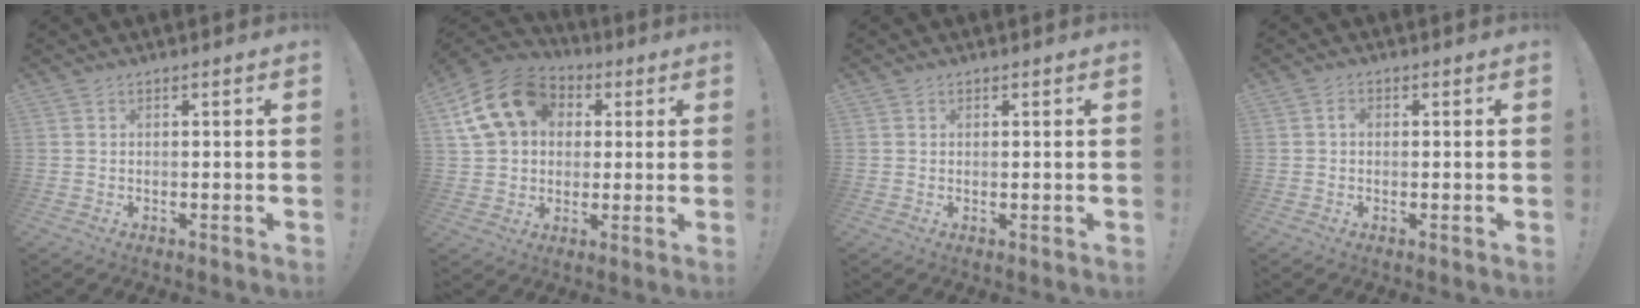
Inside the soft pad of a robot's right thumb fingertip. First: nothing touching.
{"total": 16.2, "force": [5.2, 12.8, 8.5], "torque": [-0.131, -0.011, 0.102]}
{"total": 0.0}
{"total": 1.3, "force": [-0.3, 0.9, 1.0], "torque": [-0.028, 0.010, -0.005]}